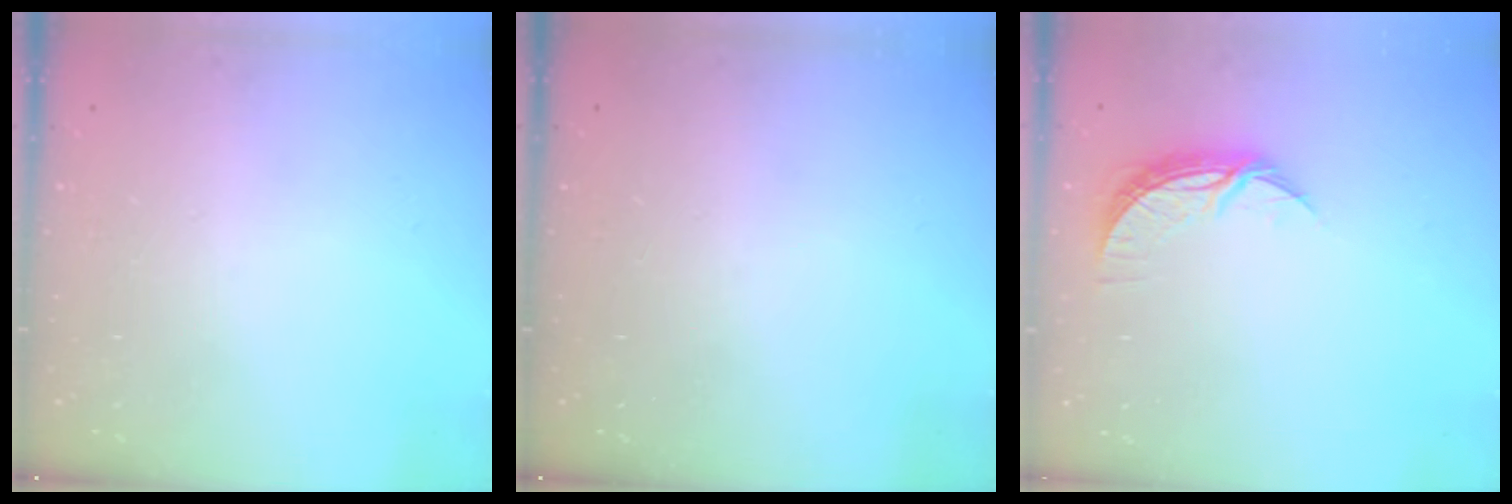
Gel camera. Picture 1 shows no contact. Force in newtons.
{"total": 0.0}
{"total": 7.2, "press": 7.2, "slide": 0.4}